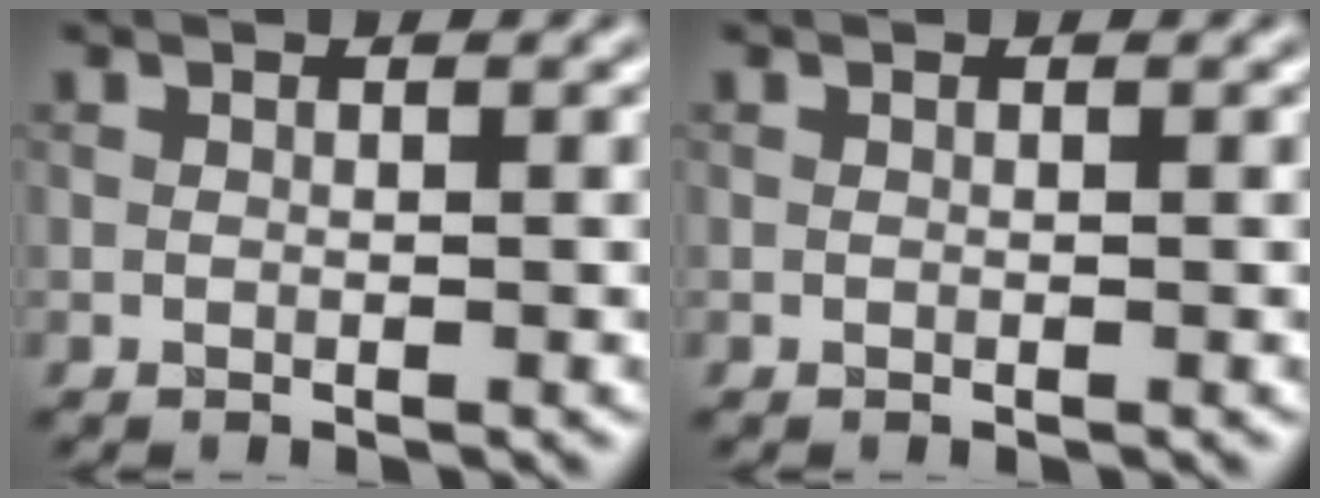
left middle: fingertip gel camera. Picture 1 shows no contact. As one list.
[{"total": 0.0}]